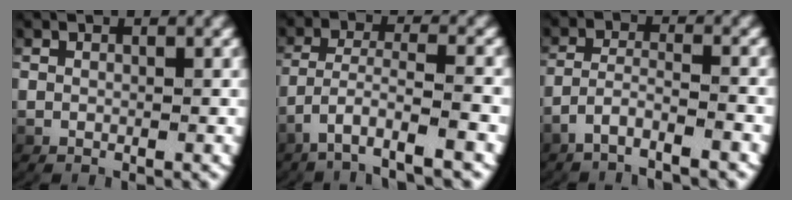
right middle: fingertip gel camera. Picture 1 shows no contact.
{"total": 4.3, "force": [-2.4, 0.8, 3.5], "torque": [-0.082, -0.022, -0.024]}
{"total": 3.9, "force": [-3.3, 0.6, 1.8], "torque": [-0.044, -0.009, -0.054]}